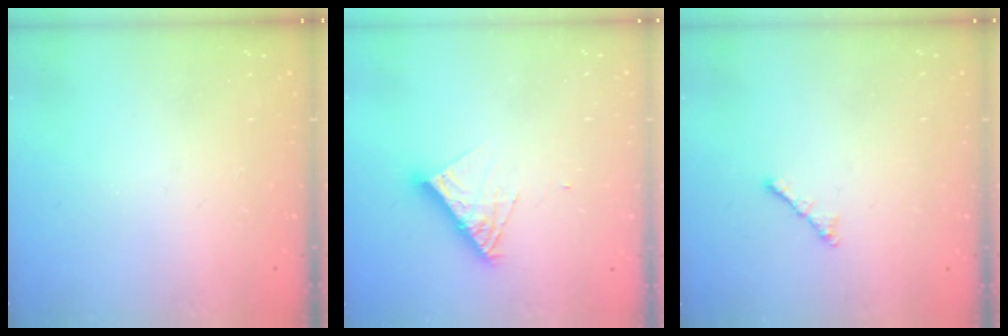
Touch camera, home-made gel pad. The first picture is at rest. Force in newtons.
{"total": 9.3, "press": 9.2, "slide": 0.8}
{"total": 2.1, "press": 2.0, "slide": 0.6}